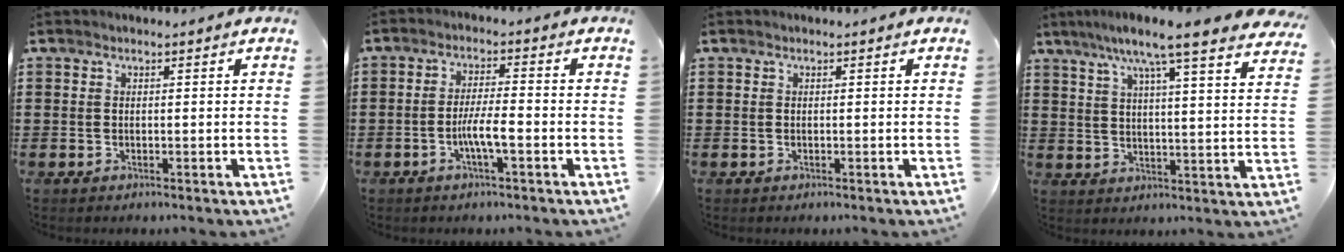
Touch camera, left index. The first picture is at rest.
{"total": 4.7, "force": [-1.8, 0.6, 4.3], "torque": [-0.088, -0.002, -0.037]}
{"total": 0.0}
{"total": 8.8, "force": [7.1, 0.0, 5.2], "torque": [-0.118, -0.031, 0.115]}